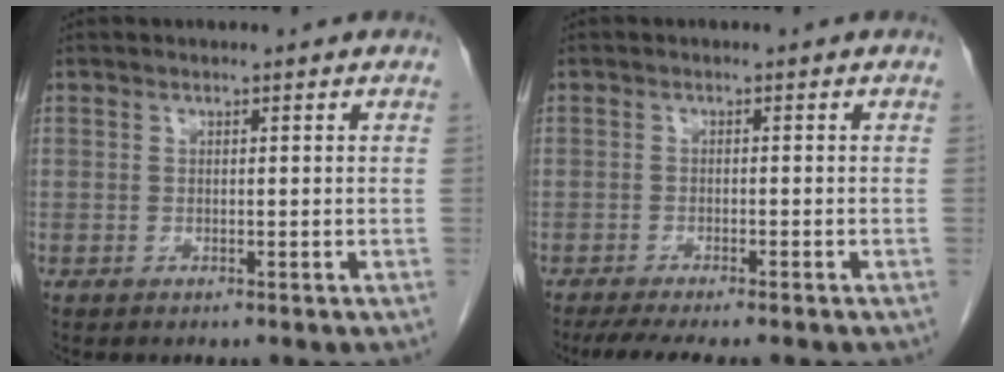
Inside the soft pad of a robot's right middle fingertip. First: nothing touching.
{"total": 8.0, "force": [-6.7, 0.9, 4.3], "torque": [-0.061, -0.013, -0.100]}